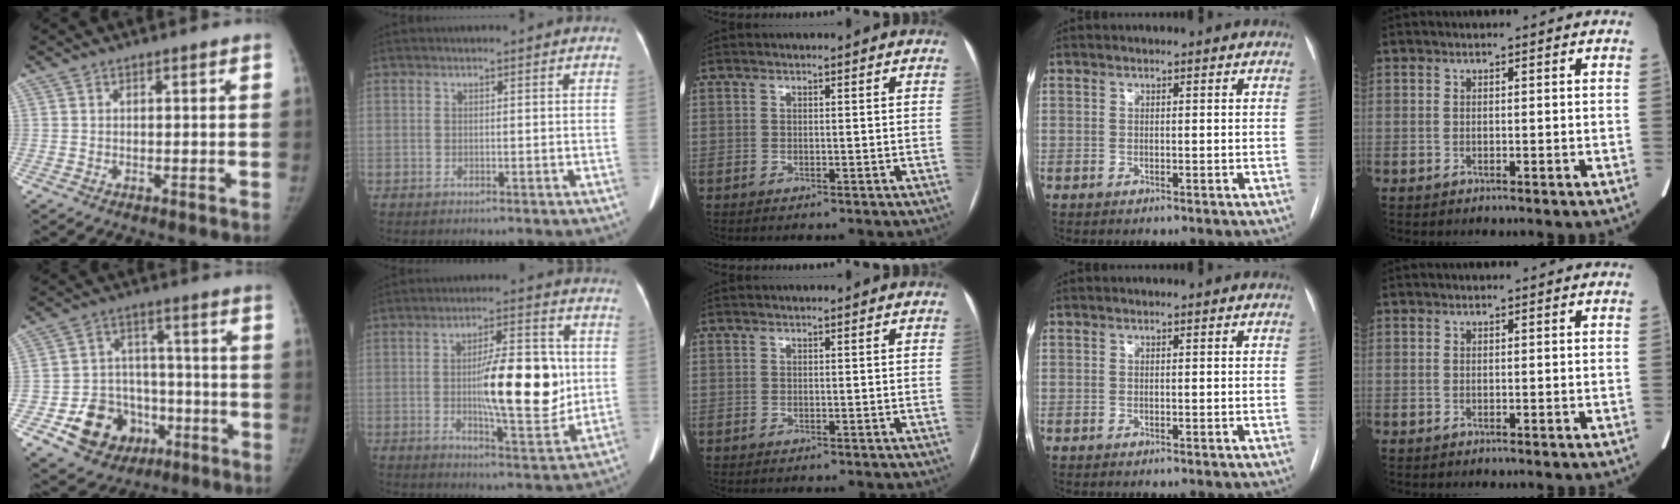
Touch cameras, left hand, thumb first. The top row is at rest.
{"thumb": {"total": 15.0, "force": [-6.4, 11.9, 6.5], "torque": [-0.072, 0.051, -0.094]}, "index": {"total": 13.6, "force": [0.2, 3.5, 13.1], "torque": [-0.209, 0.003, 0.006]}}